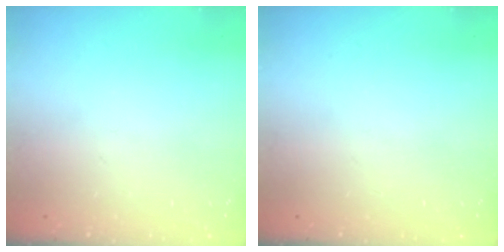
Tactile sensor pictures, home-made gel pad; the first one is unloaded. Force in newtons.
{"total": 0.0}